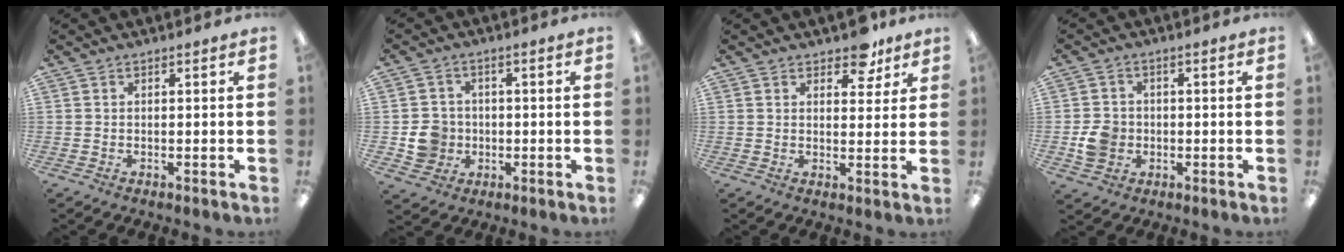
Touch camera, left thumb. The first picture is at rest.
{"total": 6.6, "force": [-1.1, 6.2, 1.8], "torque": [-0.029, 0.014, -0.015]}
{"total": 6.7, "force": [5.0, 3.3, 2.9], "torque": [-0.021, -0.026, 0.085]}
{"total": 5.5, "force": [-1.2, 4.9, 2.1], "torque": [-0.035, 0.006, -0.019]}